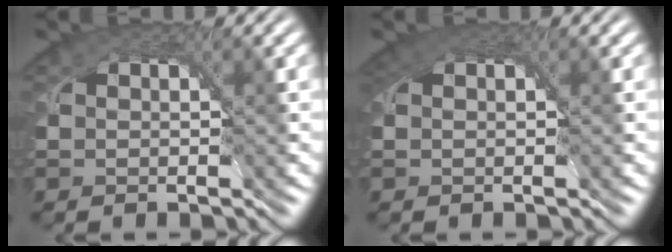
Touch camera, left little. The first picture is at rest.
{"total": 2.9, "force": [1.2, 1.9, 1.8], "torque": [-0.046, 0.003, 0.012]}